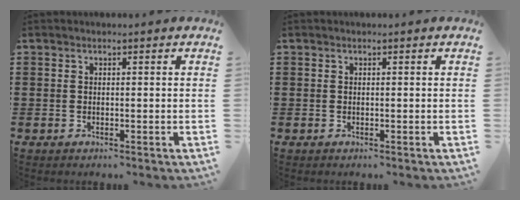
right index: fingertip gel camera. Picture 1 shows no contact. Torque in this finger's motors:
{"motor_torque": [0.00, 2.14, 0.00, -0.01]}